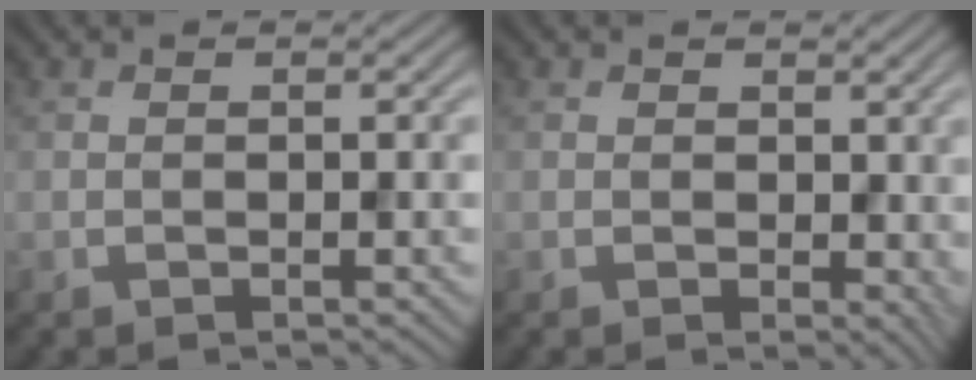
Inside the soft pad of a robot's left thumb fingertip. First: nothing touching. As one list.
[{"total": 2.3, "force": [0.4, 1.6, 1.7], "torque": [-0.025, -0.006, 0.008]}]